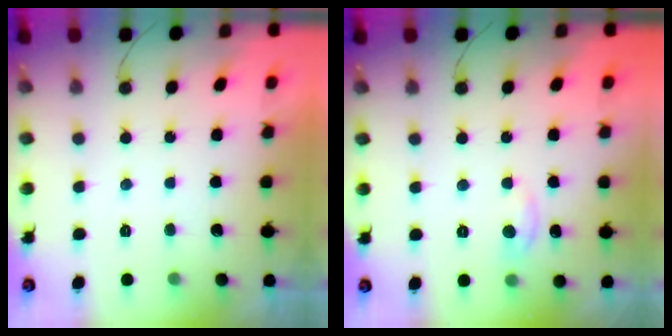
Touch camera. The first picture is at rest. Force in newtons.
{"total": 3.9, "press": 3.9, "slide": 0.5}